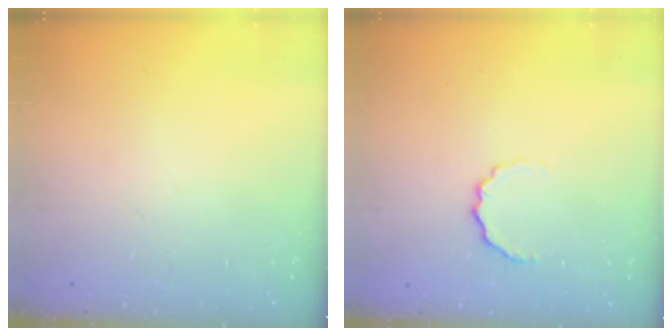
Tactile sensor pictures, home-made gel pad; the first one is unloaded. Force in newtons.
{"total": 4.9, "press": 4.8, "slide": 1.0}